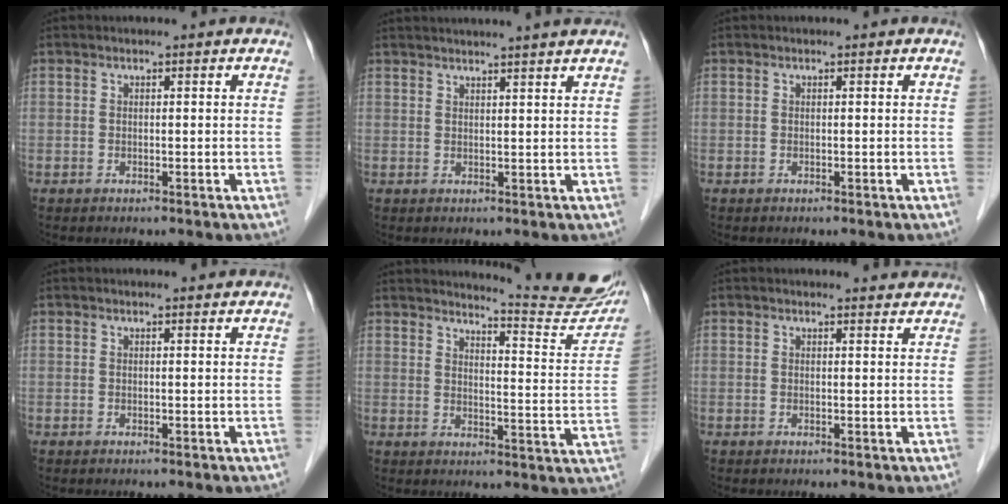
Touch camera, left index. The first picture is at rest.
{"total": 8.9, "force": [8.0, -1.1, 3.7], "torque": [-0.045, 0.024, 0.090]}
{"total": 0.0}
{"total": 1.4, "force": [1.4, 0.0, 0.1], "torque": [-0.011, 0.001, 0.015]}
{"total": 14.7, "force": [14.3, 0.0, 3.6], "torque": [-0.047, -0.086, 0.158]}
{"total": 2.6, "force": [2.5, 0.3, 0.1], "torque": [-0.009, -0.003, 0.023]}